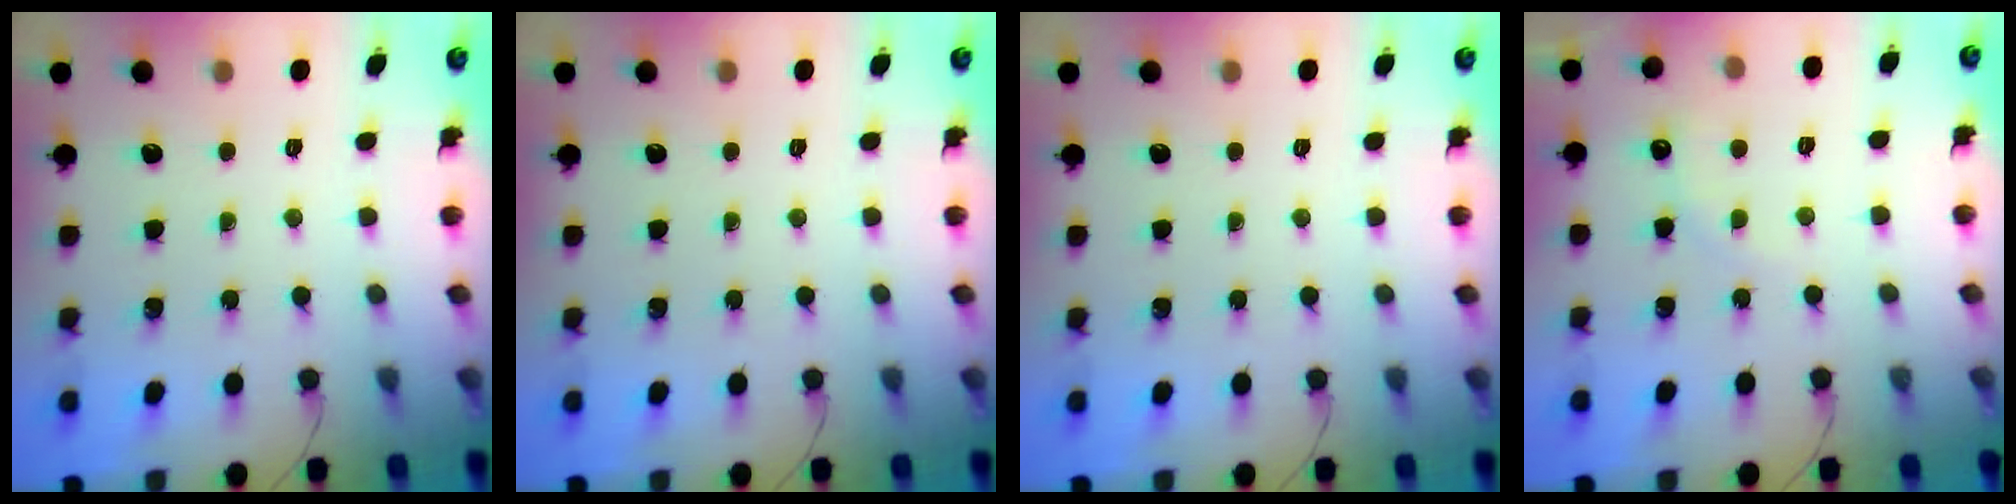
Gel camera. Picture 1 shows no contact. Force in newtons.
{"total": 0.0}
{"total": 0.0}
{"total": 6.2, "press": 6.1, "slide": 1.0}